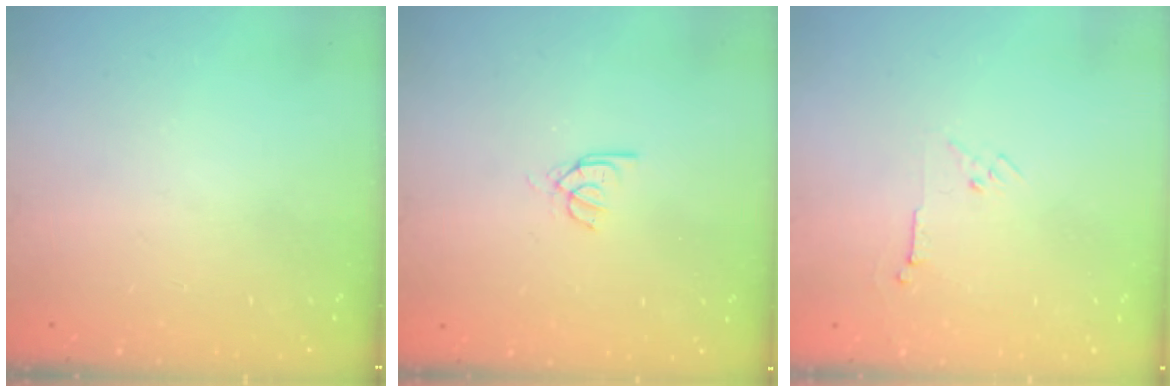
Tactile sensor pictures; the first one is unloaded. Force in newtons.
{"total": 2.6, "press": 2.6, "slide": 0.2}
{"total": 3.5, "press": 3.4, "slide": 0.7}